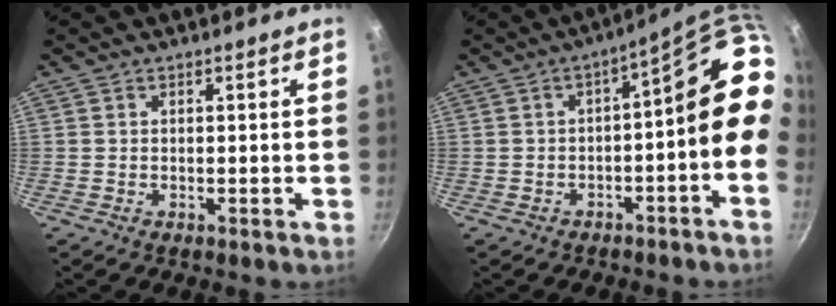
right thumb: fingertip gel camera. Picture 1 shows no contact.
{"total": 12.6, "force": [-1.1, 4.9, 11.6], "torque": [-0.116, 0.052, -0.015]}